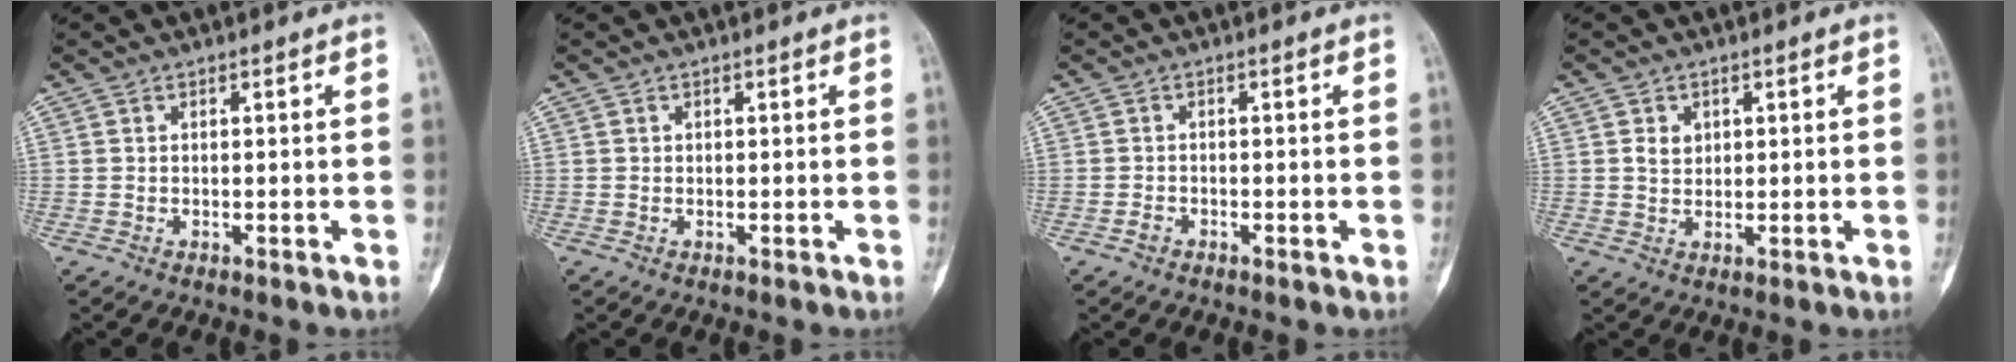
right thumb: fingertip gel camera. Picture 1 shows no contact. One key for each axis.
{"total": 0.0}
{"total": 1.0, "fx": -0.6, "fy": 0.6, "fz": 0.4, "tx": -0.007, "ty": 0.002, "tz": -0.015}
{"total": 2.7, "fx": 0.9, "fy": 2.2, "fz": 1.3, "tx": -0.011, "ty": -0.005, "tz": 0.017}